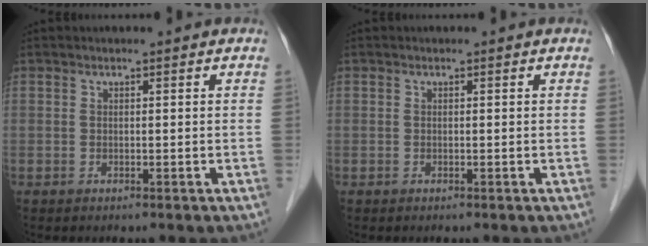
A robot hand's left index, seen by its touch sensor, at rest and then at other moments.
{"total": 0.0}